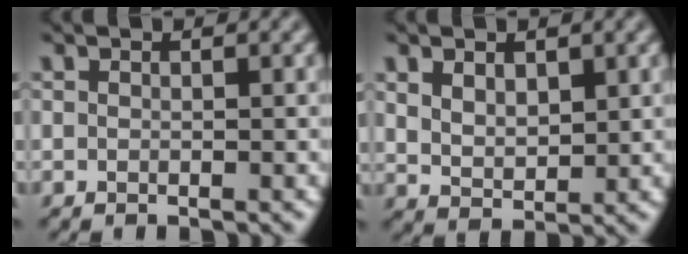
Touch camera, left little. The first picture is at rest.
{"total": 3.0, "force": [1.3, 1.8, 2.1], "torque": [-0.047, -0.005, 0.028]}